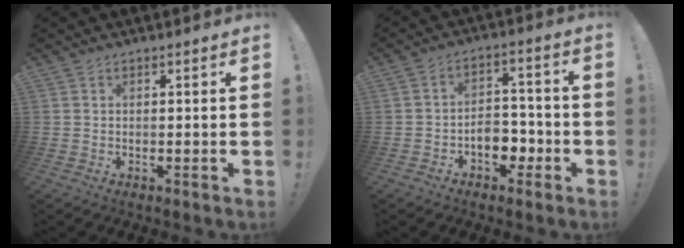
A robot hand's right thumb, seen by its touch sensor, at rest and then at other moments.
{"total": 8.7, "force": [-3.2, 6.4, 4.9], "torque": [-0.076, 0.017, -0.050]}